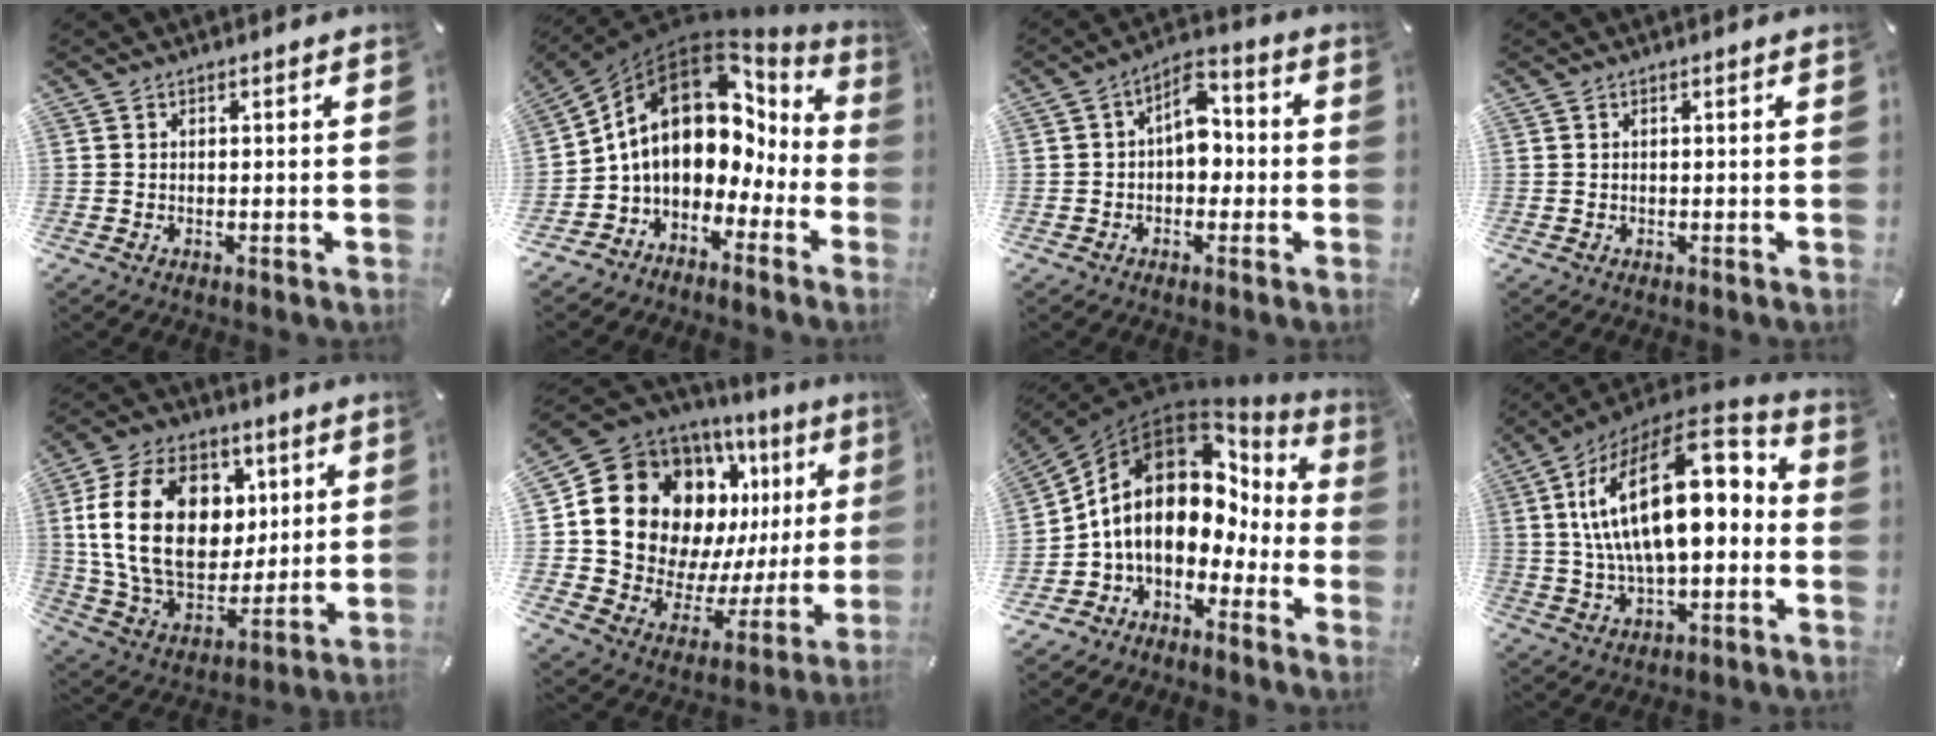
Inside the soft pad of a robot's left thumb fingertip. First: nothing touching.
{"total": 16.6, "force": [3.5, 12.1, 10.9], "torque": [-0.200, -0.024, 0.060]}
{"total": 7.6, "force": [-0.6, 5.1, 5.6], "torque": [-0.080, 0.009, -0.013]}
{"total": 0.0}
{"total": 22.2, "force": [4.9, 16.1, 14.4], "torque": [-0.271, -0.007, 0.088]}
{"total": 19.3, "force": [8.6, 14.8, 9.0], "torque": [-0.138, -0.072, 0.180]}
{"total": 15.1, "force": [1.4, 11.1, 10.1], "torque": [-0.187, -0.018, 0.024]}
{"total": 24.6, "force": [4.3, 13.1, 20.4], "torque": [-0.375, -0.010, 0.073]}